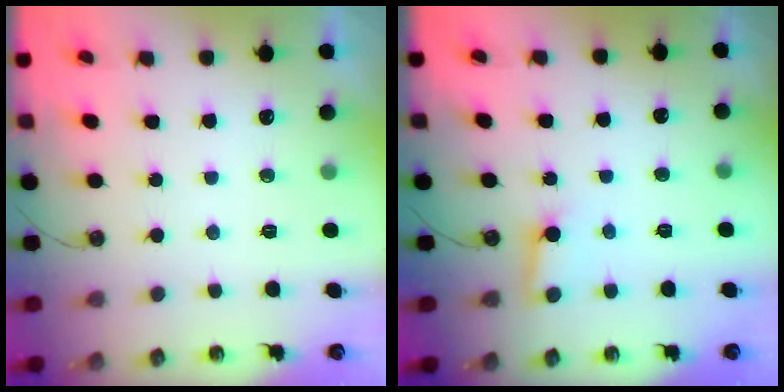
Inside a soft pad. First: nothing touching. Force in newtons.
{"total": 3.6, "press": 3.6, "slide": 0.3}